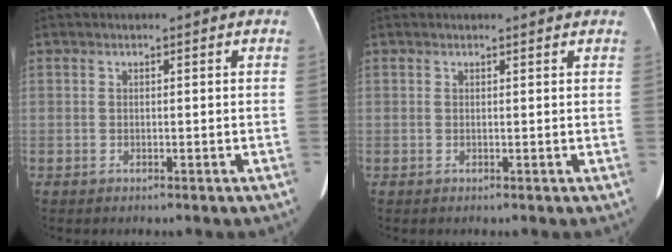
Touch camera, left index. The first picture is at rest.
{"total": 1.5, "force": [1.5, 0.2, 0.3], "torque": [-0.010, 0.004, 0.015]}